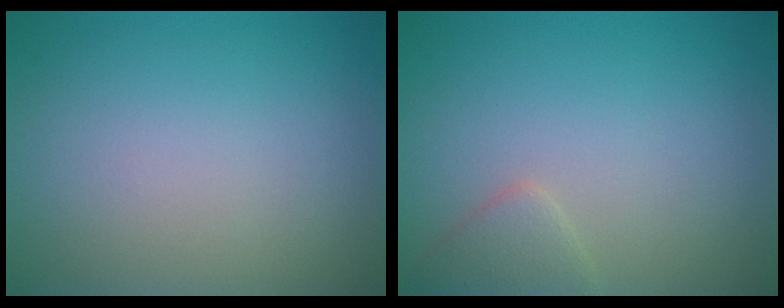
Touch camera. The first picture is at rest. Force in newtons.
{"total": 1.6, "press": 1.6, "slide": 0.1}